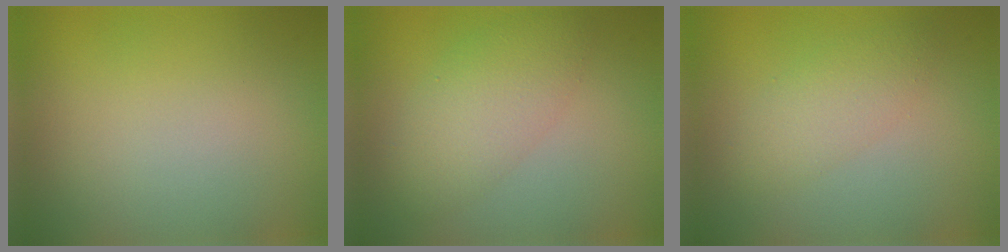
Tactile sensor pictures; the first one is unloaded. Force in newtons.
{"total": 4.5, "press": 4.5, "slide": 0.1}
{"total": 2.6, "press": 2.6, "slide": 0.1}